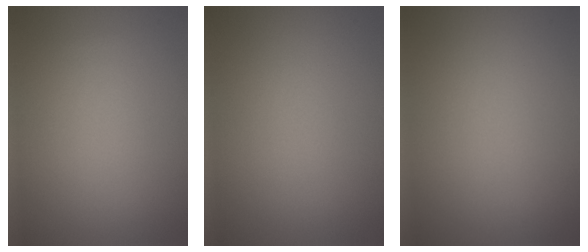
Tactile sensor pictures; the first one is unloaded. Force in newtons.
{"total": 0.0}
{"total": 0.0}